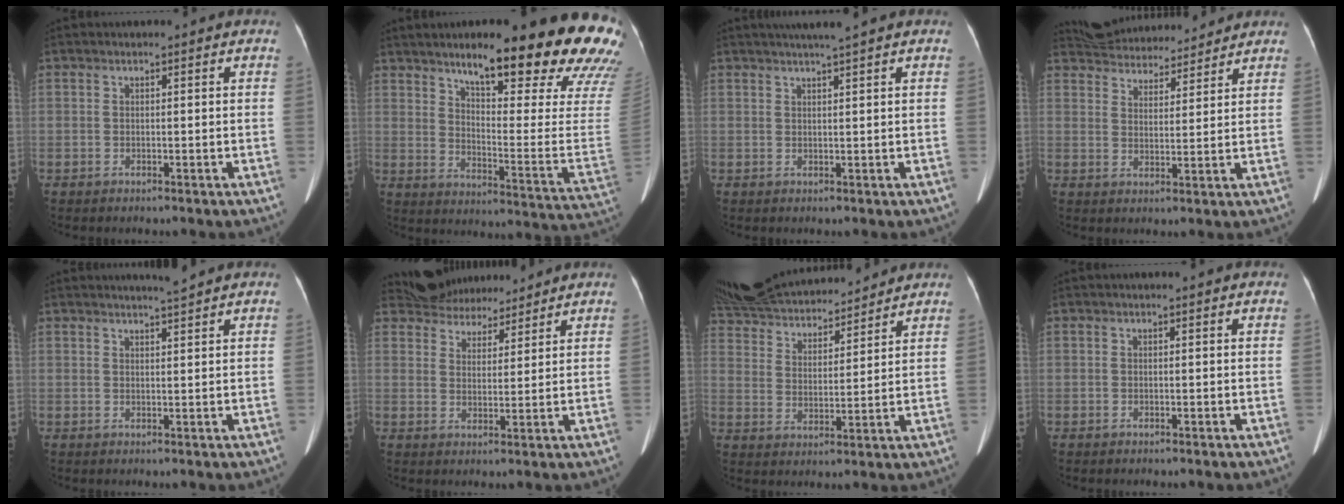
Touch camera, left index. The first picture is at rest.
{"total": 25.5, "force": [19.2, 3.7, 16.3], "torque": [-0.193, -0.051, 0.238]}
{"total": 3.7, "force": [2.9, -0.7, 2.2], "torque": [-0.028, 0.014, 0.049]}
{"total": 12.9, "force": [12.1, 3.7, 2.4], "torque": [-0.038, 0.025, 0.181]}
{"total": 2.2, "force": [2.0, -0.7, 0.7], "torque": [-0.010, -0.004, 0.034]}
{"total": 8.1, "force": [7.5, 3.2, 0.5], "torque": [0.001, 0.019, 0.115]}
{"total": 20.4, "force": [18.7, 4.6, 6.8], "torque": [-0.146, 0.034, 0.306]}
{"total": 0.0}